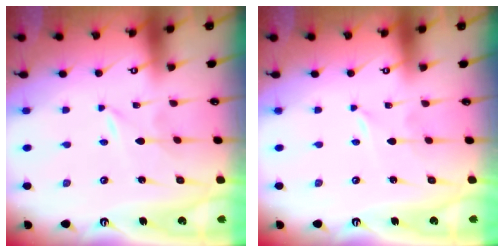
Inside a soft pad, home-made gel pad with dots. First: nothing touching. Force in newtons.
{"total": 0.0}